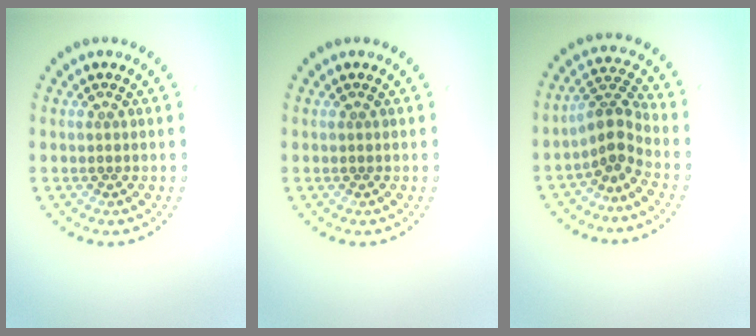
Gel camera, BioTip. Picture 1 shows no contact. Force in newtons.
{"total": 0.0}
{"total": 2.9, "press": 2.0, "slide": 2.1}